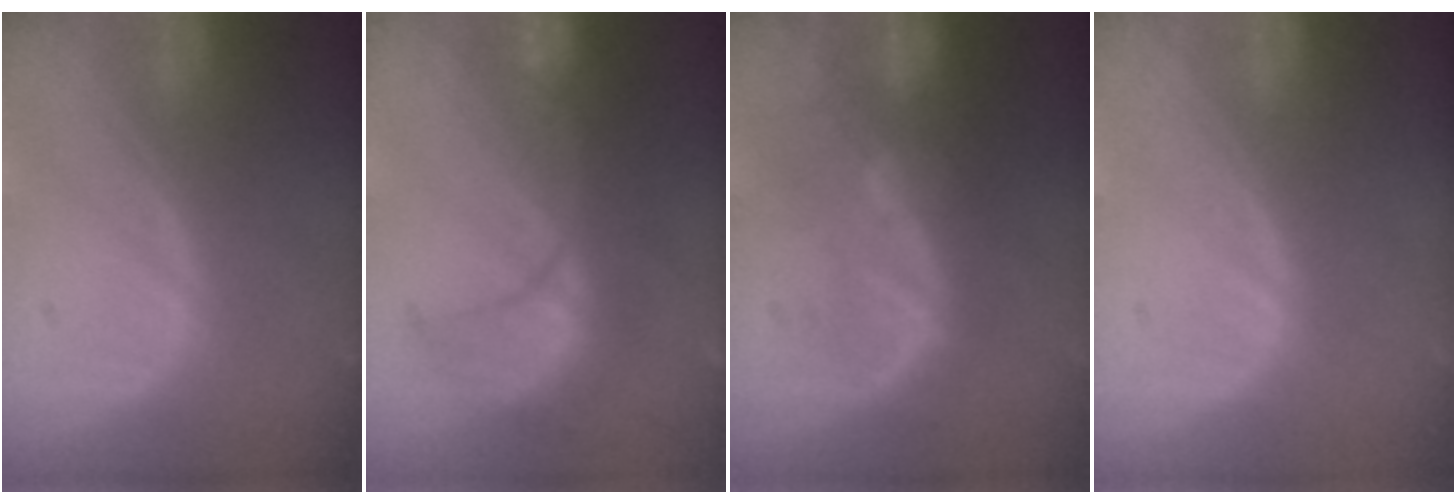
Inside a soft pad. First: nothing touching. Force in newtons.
{"total": 8.3, "press": 8.3, "slide": 1.0}
{"total": 10.0, "press": 8.5, "slide": 5.3}
{"total": 0.0}